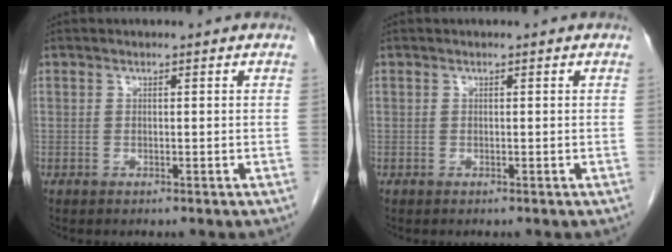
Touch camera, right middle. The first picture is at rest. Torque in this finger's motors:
{"motor_torque": [0.91, -0.64, 0.16, 0.00]}